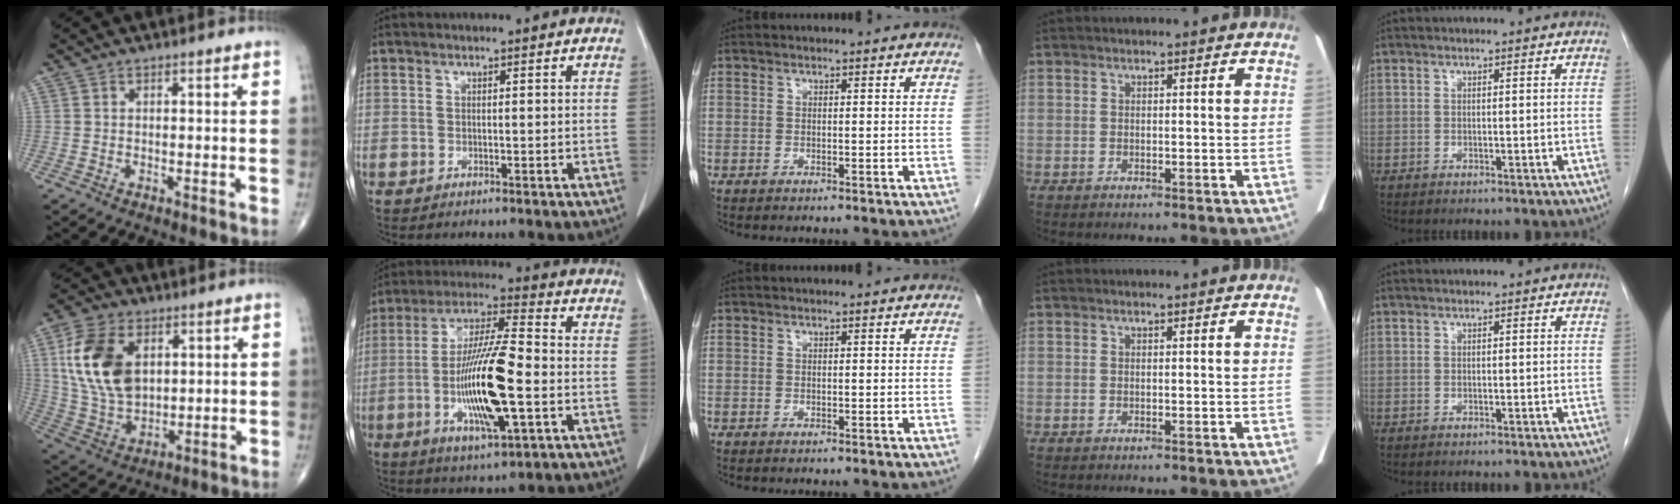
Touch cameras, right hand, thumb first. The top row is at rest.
{"thumb": {"total": 16.2, "force": [4.5, 10.3, 11.7], "torque": [-0.216, -0.013, 0.096]}, "index": {"total": 15.9, "force": [-3.3, 2.5, 15.4], "torque": [-0.297, -0.006, -0.054]}}